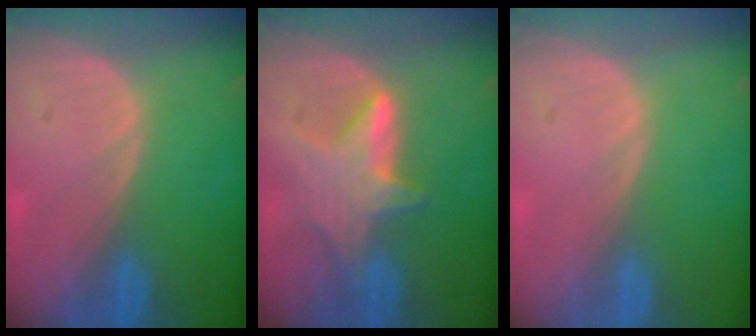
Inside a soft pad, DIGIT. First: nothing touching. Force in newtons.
{"total": 6.1, "press": 6.1, "slide": 0.1}
{"total": 0.0}